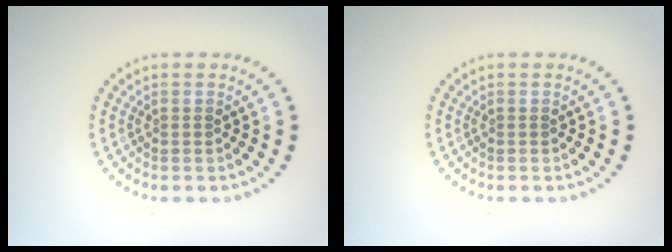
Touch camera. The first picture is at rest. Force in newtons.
{"total": 0.0}